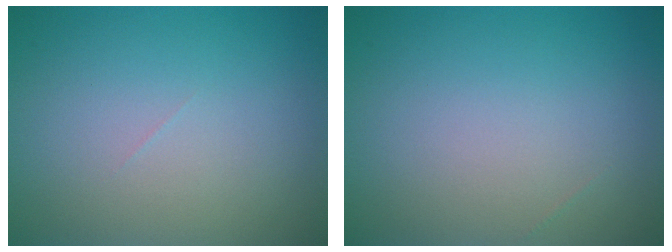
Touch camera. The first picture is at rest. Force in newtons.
{"total": 0.0}